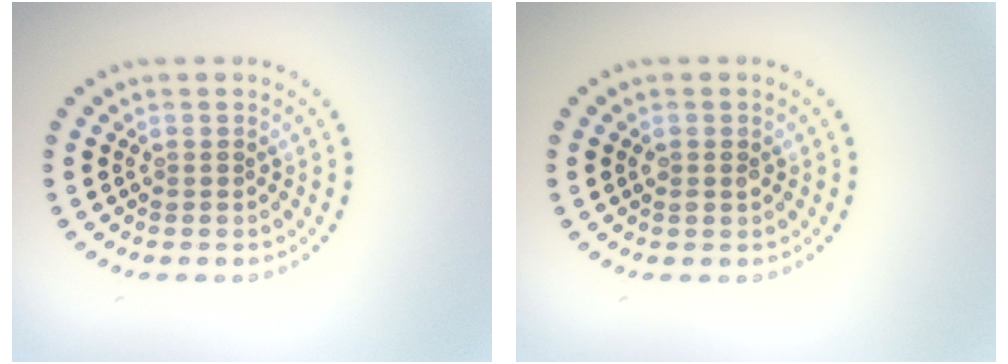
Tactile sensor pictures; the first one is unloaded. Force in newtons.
{"total": 1.1, "press": 1.1, "slide": 0.4}